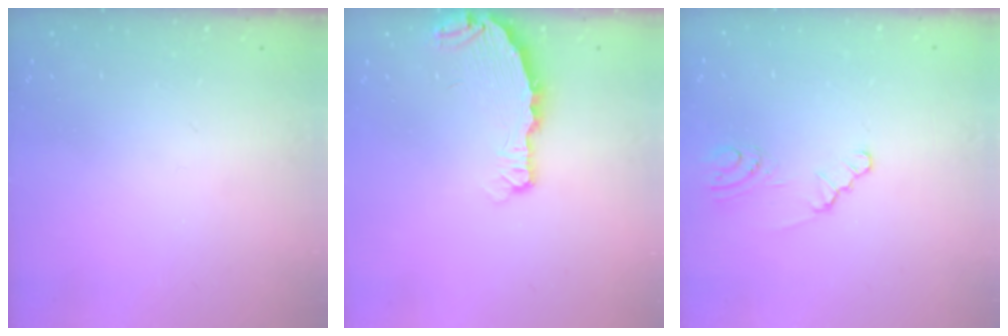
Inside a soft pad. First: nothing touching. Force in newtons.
{"total": 4.2, "press": 4.2, "slide": 0.4}
{"total": 2.2, "press": 2.2, "slide": 0.3}